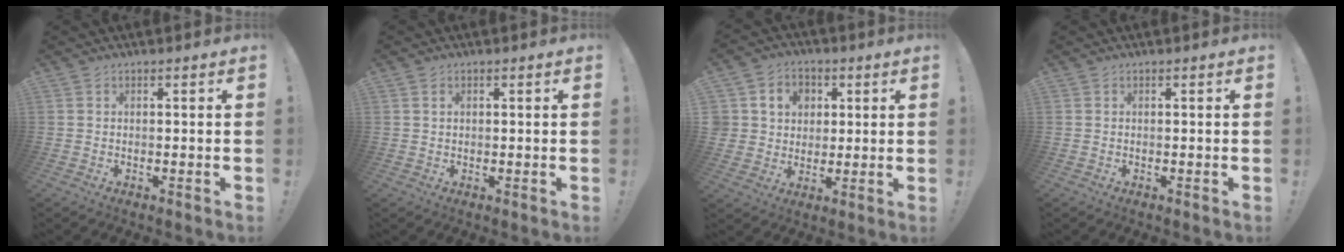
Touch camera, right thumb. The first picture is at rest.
{"total": 1.0, "force": [0.5, 0.6, 0.5], "torque": [-0.009, 0.000, 0.008]}
{"total": 8.3, "force": [1.7, 7.9, 1.7], "torque": [-0.028, -0.006, 0.041]}
{"total": 0.0}